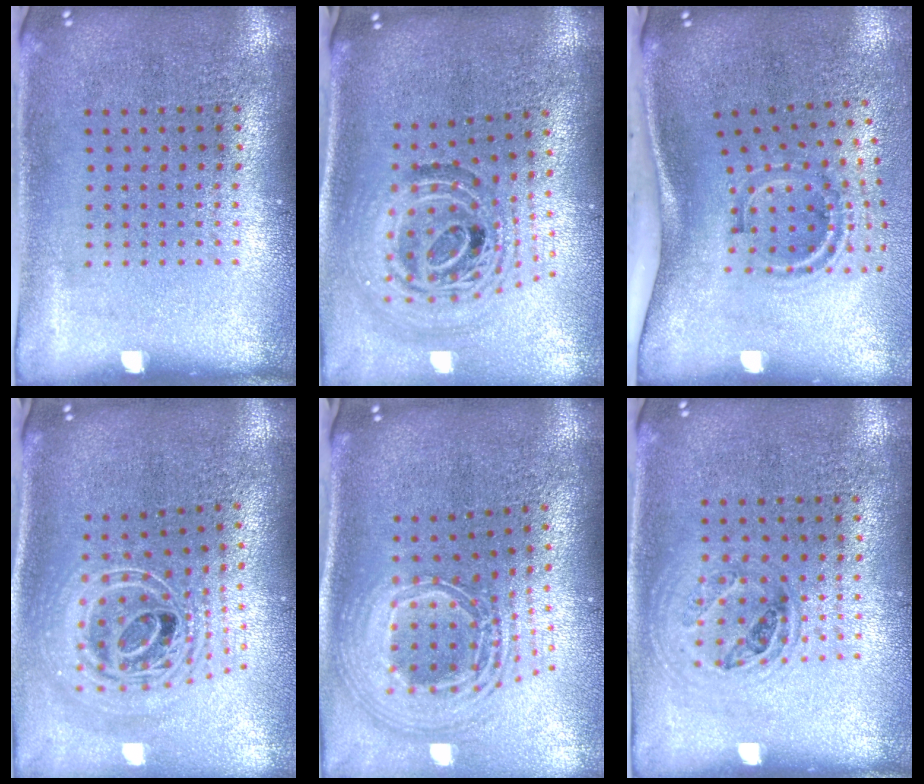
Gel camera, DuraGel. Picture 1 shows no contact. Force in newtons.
{"total": 1.8, "press": 1.5, "slide": 0.9}
{"total": 2.0, "press": 1.3, "slide": 1.6}
{"total": 2.7, "press": 2.0, "slide": 1.8}
{"total": 2.7, "press": 1.9, "slide": 2.0}
{"total": 1.0, "press": 0.9, "slide": 0.4}